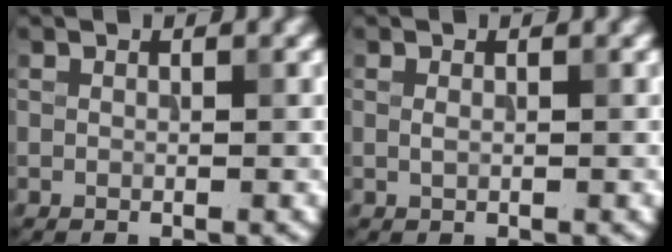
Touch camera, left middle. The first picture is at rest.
{"total": 0.5, "force": [0.1, 0.3, 0.4], "torque": [-0.011, -0.001, 0.001]}